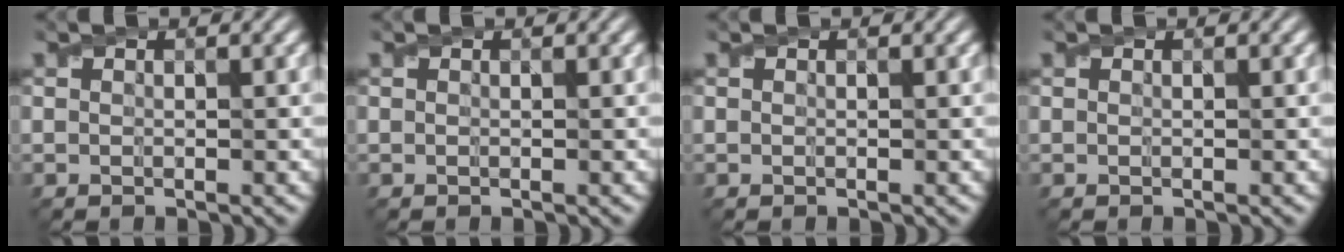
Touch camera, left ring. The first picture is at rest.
{"total": 0.0}
{"total": 0.0}
{"total": 0.0}